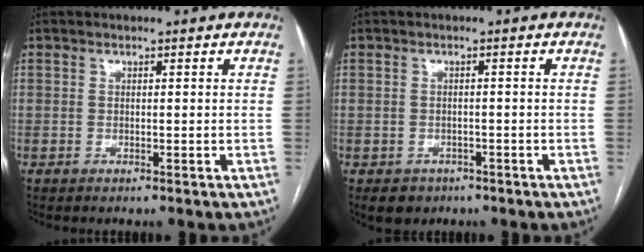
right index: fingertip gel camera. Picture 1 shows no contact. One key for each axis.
{"total": 3.5, "fx": -2.3, "fy": 2.6, "fz": 0.7, "tx": -0.010, "ty": 0.003, "tz": -0.029}